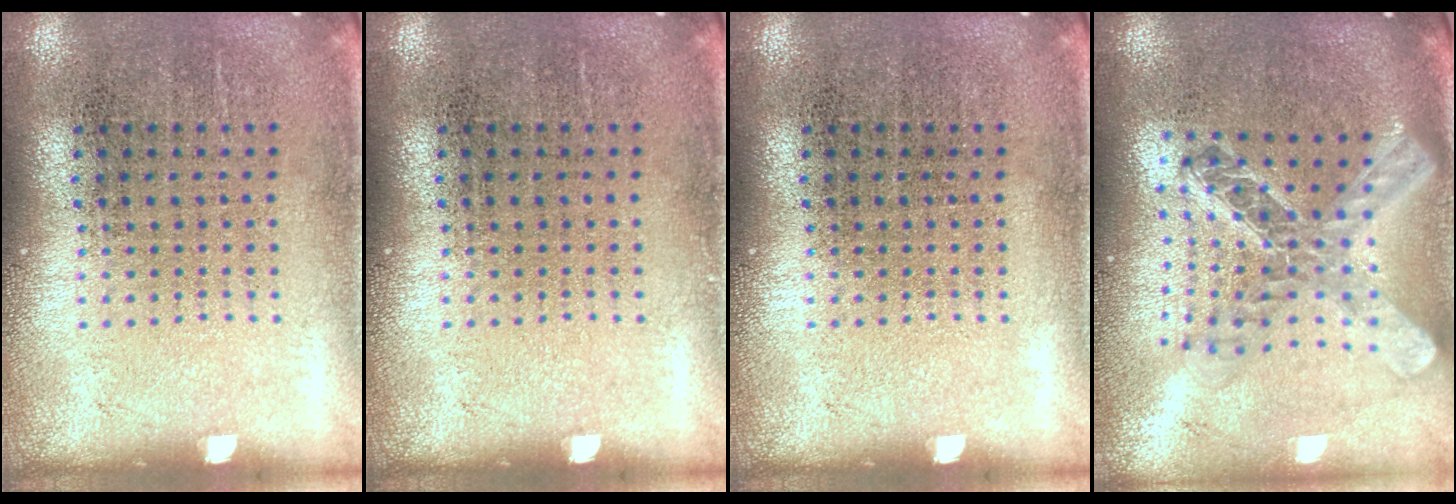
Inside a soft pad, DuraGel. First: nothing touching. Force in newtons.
{"total": 0.0}
{"total": 0.0}
{"total": 2.4, "press": 1.9, "slide": 1.4}